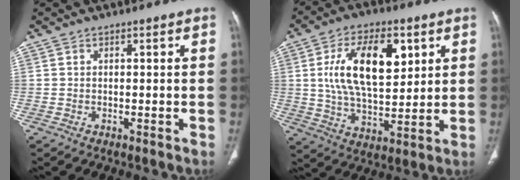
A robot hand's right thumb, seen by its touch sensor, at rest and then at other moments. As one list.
[{"total": 17.6, "force": [5.0, 9.2, 14.1], "torque": [-0.220, -0.014, 0.094]}]